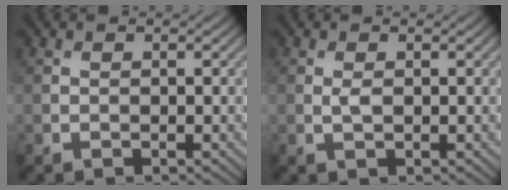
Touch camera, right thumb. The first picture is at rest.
{"total": 1.1, "force": [0.1, 0.4, 1.0], "torque": [-0.025, -0.001, 0.003]}